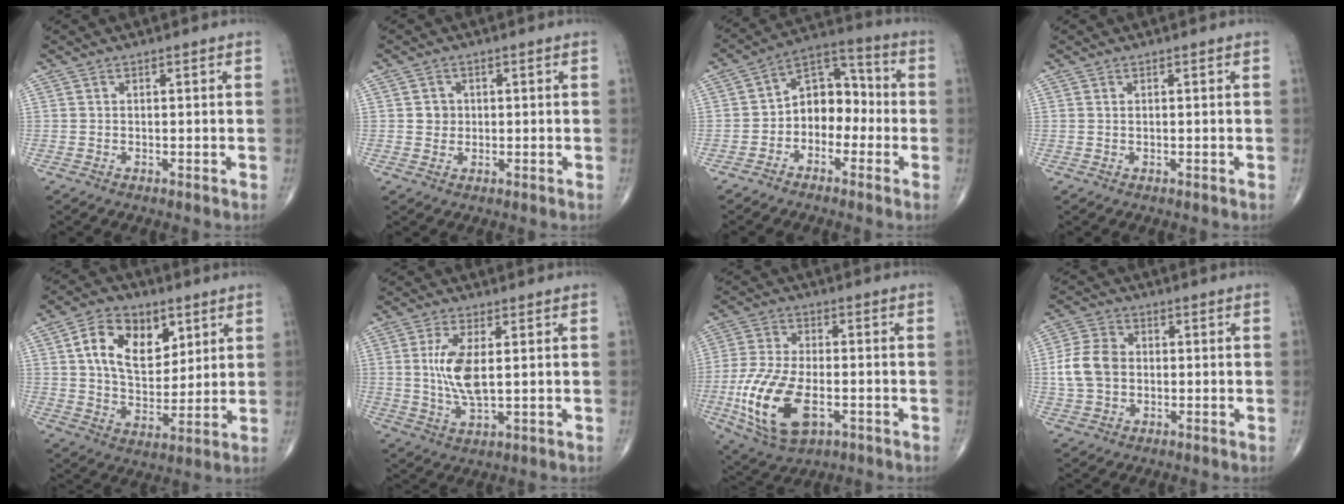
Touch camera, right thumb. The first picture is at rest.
{"total": 2.4, "force": [0.2, 2.2, 0.8], "torque": [0.001, 0.003, 0.003]}
{"total": 9.9, "force": [-2.0, 7.2, 6.6], "torque": [-0.062, 0.047, -0.053]}
{"total": 0.0}
{"total": 14.8, "force": [5.4, 9.4, 10.1], "torque": [-0.135, -0.019, 0.100]}
{"total": 8.2, "force": [1.2, 3.1, 7.5], "torque": [-0.160, -0.014, 0.028]}
{"total": 16.1, "force": [-4.6, 8.4, 13.0], "torque": [-0.270, 0.001, -0.076]}
{"total": 8.5, "force": [0.0, 6.4, 5.5], "torque": [-0.101, 0.013, -0.003]}